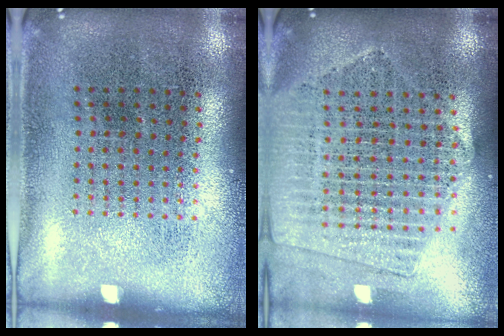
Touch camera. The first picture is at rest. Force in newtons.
{"total": 2.1, "press": 1.9, "slide": 0.8}